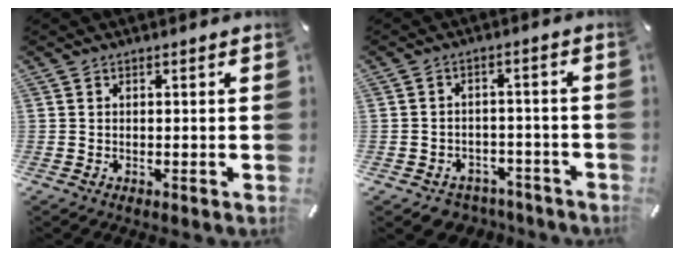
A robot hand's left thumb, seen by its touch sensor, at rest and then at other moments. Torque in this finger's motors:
{"motor_torque": [-0.13, 0.35, 0.11, 0.09, 0.01]}